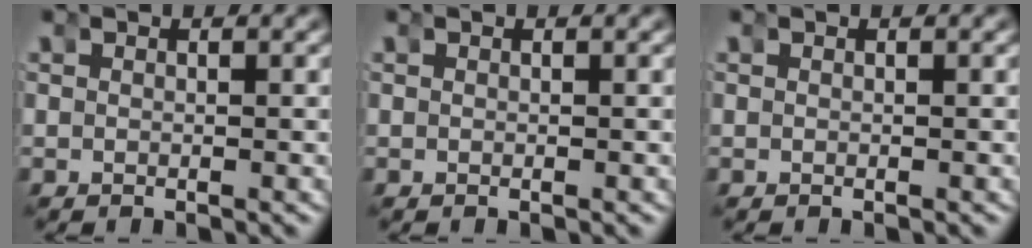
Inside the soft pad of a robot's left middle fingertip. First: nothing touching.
{"total": 0.0}
{"total": 0.0}